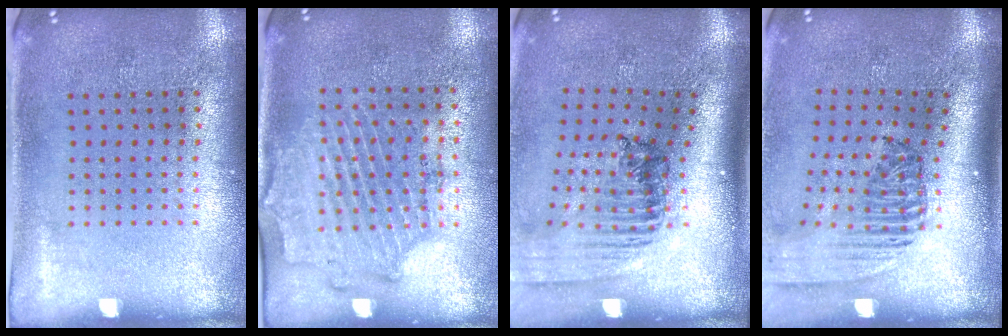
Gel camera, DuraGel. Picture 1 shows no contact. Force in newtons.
{"total": 1.7, "press": 1.5, "slide": 0.8}
{"total": 1.7, "press": 1.4, "slide": 1.0}
{"total": 2.3, "press": 1.6, "slide": 1.7}